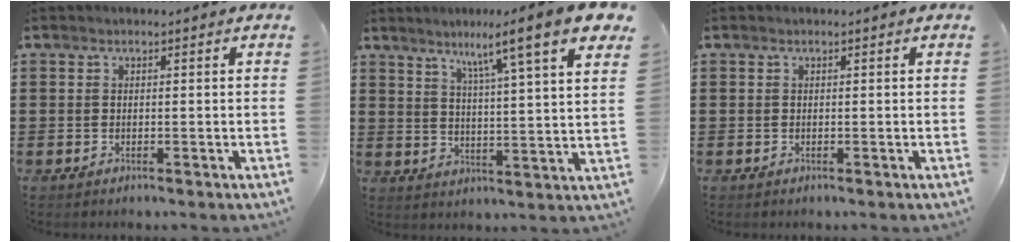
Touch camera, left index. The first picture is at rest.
{"total": 9.6, "force": [6.8, 0.1, 6.8], "torque": [-0.130, -0.037, 0.102]}
{"total": 0.0}